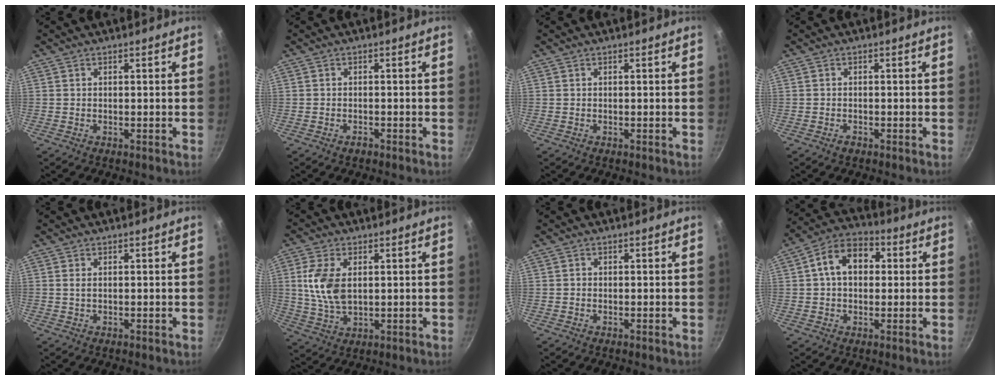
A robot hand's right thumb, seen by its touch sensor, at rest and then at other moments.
{"total": 1.1, "force": [-0.8, 0.6, 0.4], "torque": [-0.007, 0.009, -0.014]}
{"total": 0.0}
{"total": 1.1, "force": [-0.7, 0.6, 0.5], "torque": [-0.008, 0.006, -0.014]}
{"total": 1.0, "force": [0.3, 0.5, 0.8], "torque": [-0.016, 0.000, 0.005]}
{"total": 9.5, "force": [1.7, 5.6, 7.5], "torque": [-0.148, -0.011, 0.036]}
{"total": 0.5, "force": [0.0, 0.5, 0.1], "torque": [0.003, 0.002, -0.001]}
{"total": 11.0, "force": [2.0, 7.8, 7.5], "torque": [-0.091, 0.026, 0.013]}